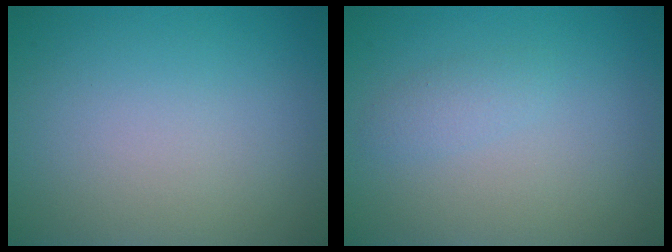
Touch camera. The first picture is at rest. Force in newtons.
{"total": 1.2, "press": 1.2, "slide": 0.0}